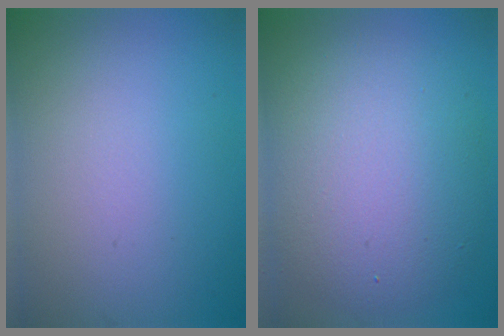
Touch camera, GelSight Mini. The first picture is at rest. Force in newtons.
{"total": 8.4, "press": 8.4, "slide": 0.2}